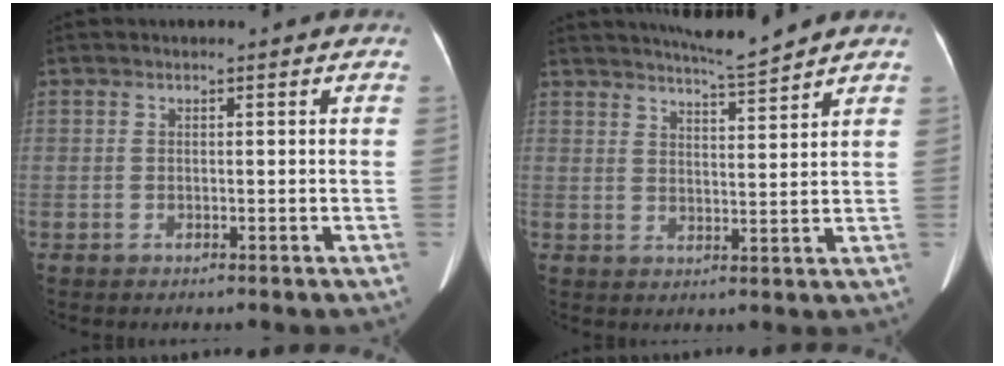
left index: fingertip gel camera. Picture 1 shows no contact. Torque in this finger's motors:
{"motor_torque": [0.65, -0.99, 0.01, 0.07]}